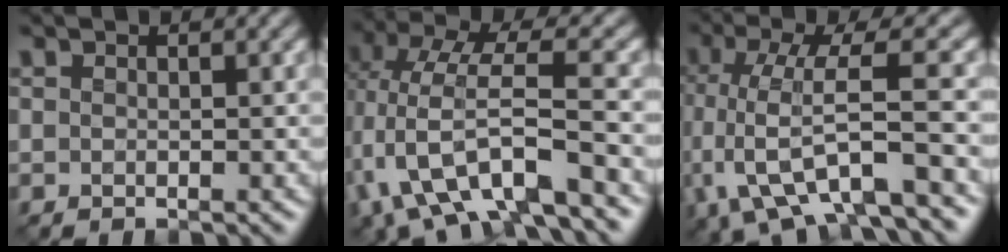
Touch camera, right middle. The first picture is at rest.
{"total": 8.3, "force": [-3.2, 3.2, 7.0], "torque": [-0.133, 0.006, -0.067]}
{"total": 8.3, "force": [-2.3, 2.6, 7.6], "torque": [-0.149, -0.005, -0.046]}